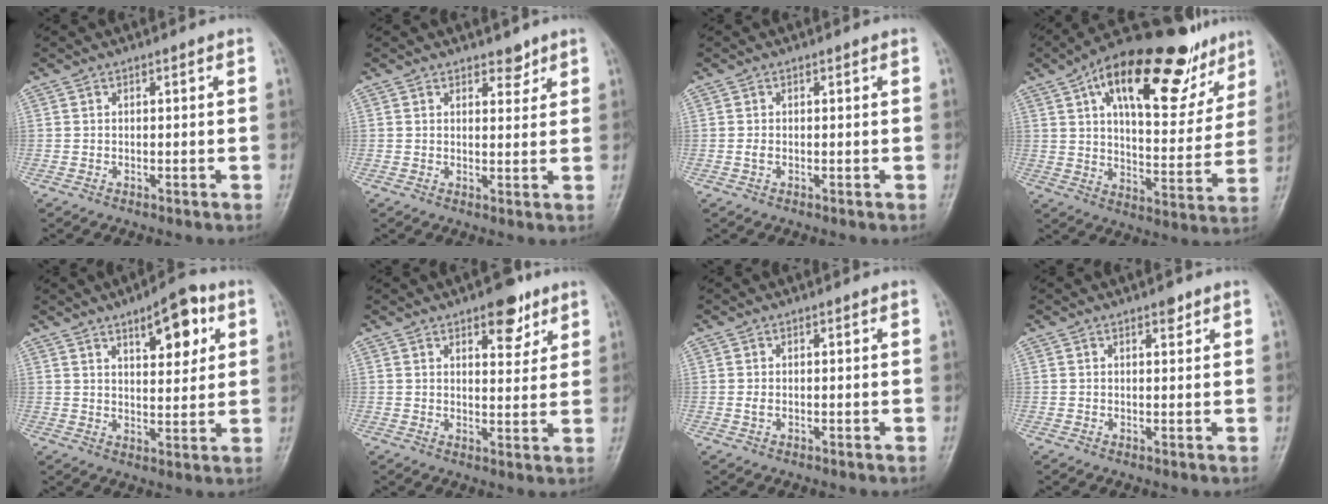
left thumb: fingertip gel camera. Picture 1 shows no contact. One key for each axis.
{"total": 2.8, "fx": 2.2, "fy": 1.5, "fz": 1.1, "tx": 0.004, "ty": -0.014, "tz": 0.031}
{"total": 0.8, "fx": -0.1, "fy": 0.5, "fz": 0.6, "tx": -0.013, "ty": -0.001, "tz": -0.003}
{"total": 25.9, "fx": 15.0, "fy": 11.1, "fz": 18.0, "tx": -0.225, "ty": -0.018, "tz": 0.229}
{"total": 10.2, "fx": 4.8, "fy": 4.2, "fz": 8.0, "tx": -0.085, "ty": -0.020, "tz": 0.068}
{"total": 7.5, "fx": 4.6, "fy": 3.5, "fz": 4.8, "tx": -0.037, "ty": -0.023, "tz": 0.060}
{"total": 0.8, "fx": 0.1, "fy": 0.5, "fz": 0.7, "tx": -0.012, "ty": -0.001, "tz": 0.003}
{"total": 1.8, "fx": 1.2, "fy": 0.8, "fz": 1.0, "tx": -0.005, "ty": -0.006, "tz": 0.016}